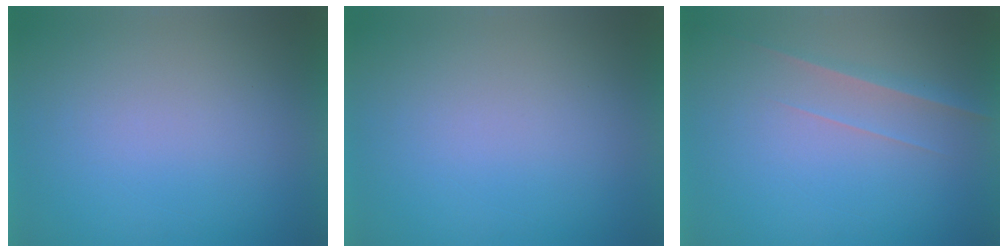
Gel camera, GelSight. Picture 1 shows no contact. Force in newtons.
{"total": 0.0}
{"total": 2.9}